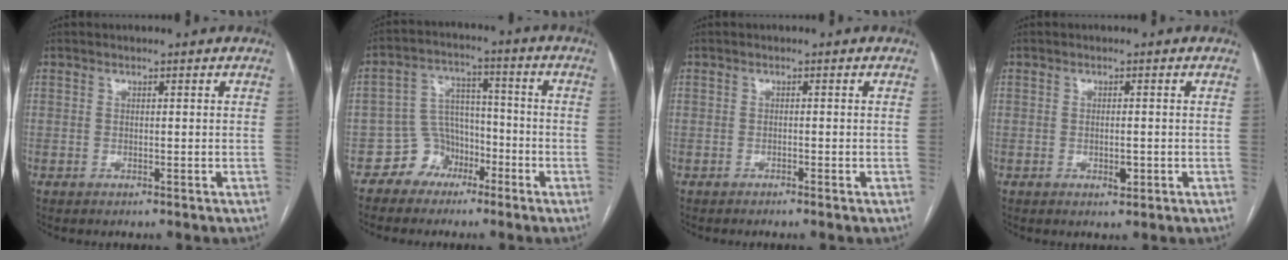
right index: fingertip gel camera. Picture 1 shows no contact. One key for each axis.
{"total": 6.9, "fx": -4.1, "fy": 5.4, "fz": 1.1, "tx": -0.017, "ty": 0.022, "tz": -0.068}
{"total": 0.8, "fx": -0.6, "fy": 0.0, "fz": 0.5, "tx": -0.015, "ty": -0.001, "tz": -0.011}
{"total": 1.9, "fx": -0.5, "fy": 0.7, "fz": 1.6, "tx": -0.030, "ty": -0.003, "tz": -0.005}